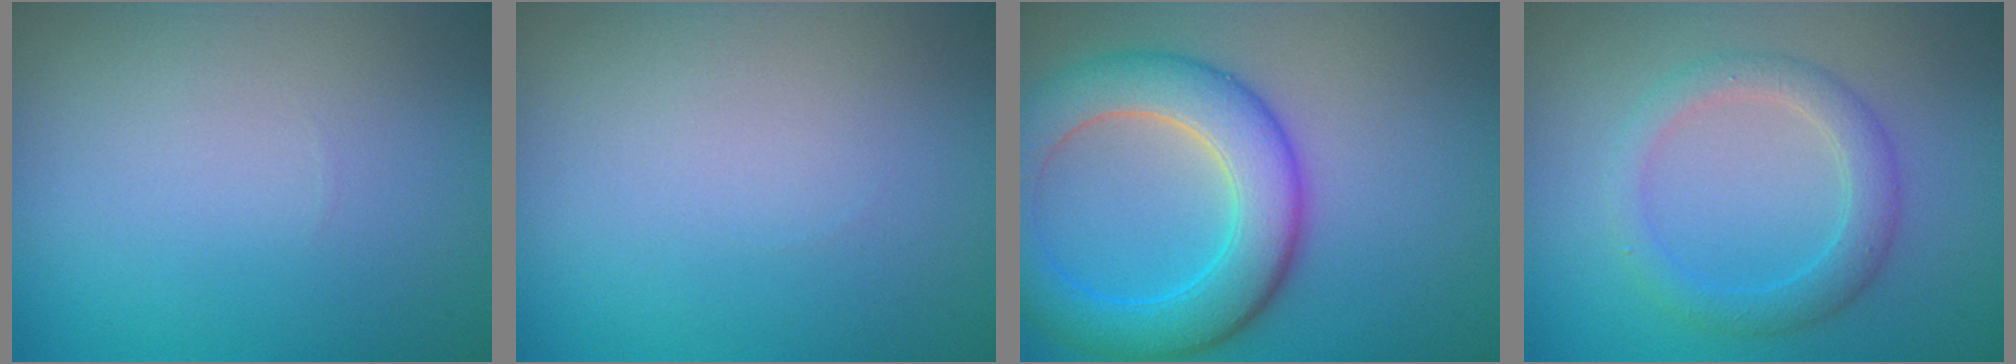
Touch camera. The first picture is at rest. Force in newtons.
{"total": 0.0}
{"total": 7.4, "press": 7.4, "slide": 0.4}
{"total": 2.8, "press": 2.8, "slide": 0.1}